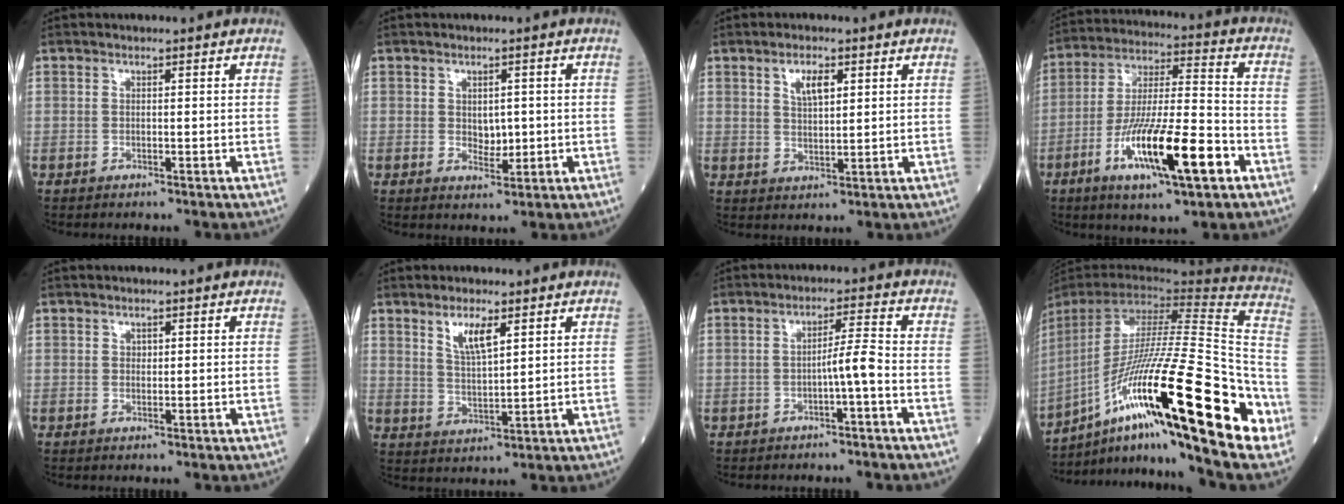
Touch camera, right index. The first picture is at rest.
{"total": 2.8, "force": [0.0, 1.8, 2.2], "torque": [-0.028, -0.003, 0.006]}
{"total": 4.0, "force": [1.9, 1.5, 3.2], "torque": [-0.060, 0.001, 0.035]}
{"total": 16.8, "force": [-7.0, 2.5, 15.0], "torque": [-0.280, -0.012, -0.116]}
{"total": 0.6, "force": [0.3, 0.5, 0.3], "torque": [-0.001, -0.001, 0.004]}
{"total": 5.1, "force": [2.9, 1.1, 4.1], "torque": [-0.082, -0.004, 0.059]}
{"total": 3.5, "force": [-1.4, -0.4, 3.2], "torque": [-0.048, 0.004, -0.024]}
{"total": 36.7, "force": [-14.5, 4.4, 33.5], "torque": [-0.518, -0.029, -0.260]}